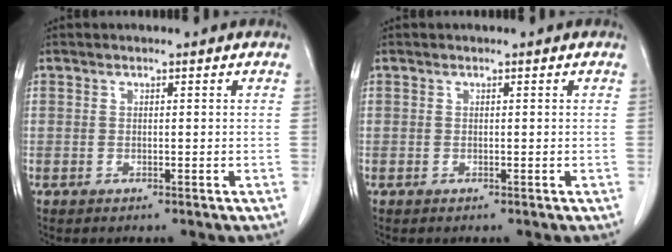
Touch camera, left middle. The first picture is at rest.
{"total": 0.0}